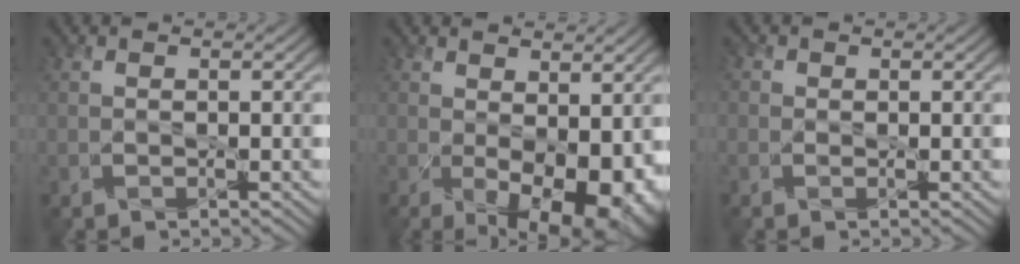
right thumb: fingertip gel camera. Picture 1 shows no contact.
{"total": 9.1, "force": [-0.9, 5.0, 7.5], "torque": [-0.110, -0.033, 0.006]}
{"total": 0.9, "force": [0.0, 0.9, 0.3], "torque": [-0.003, 0.002, -0.005]}